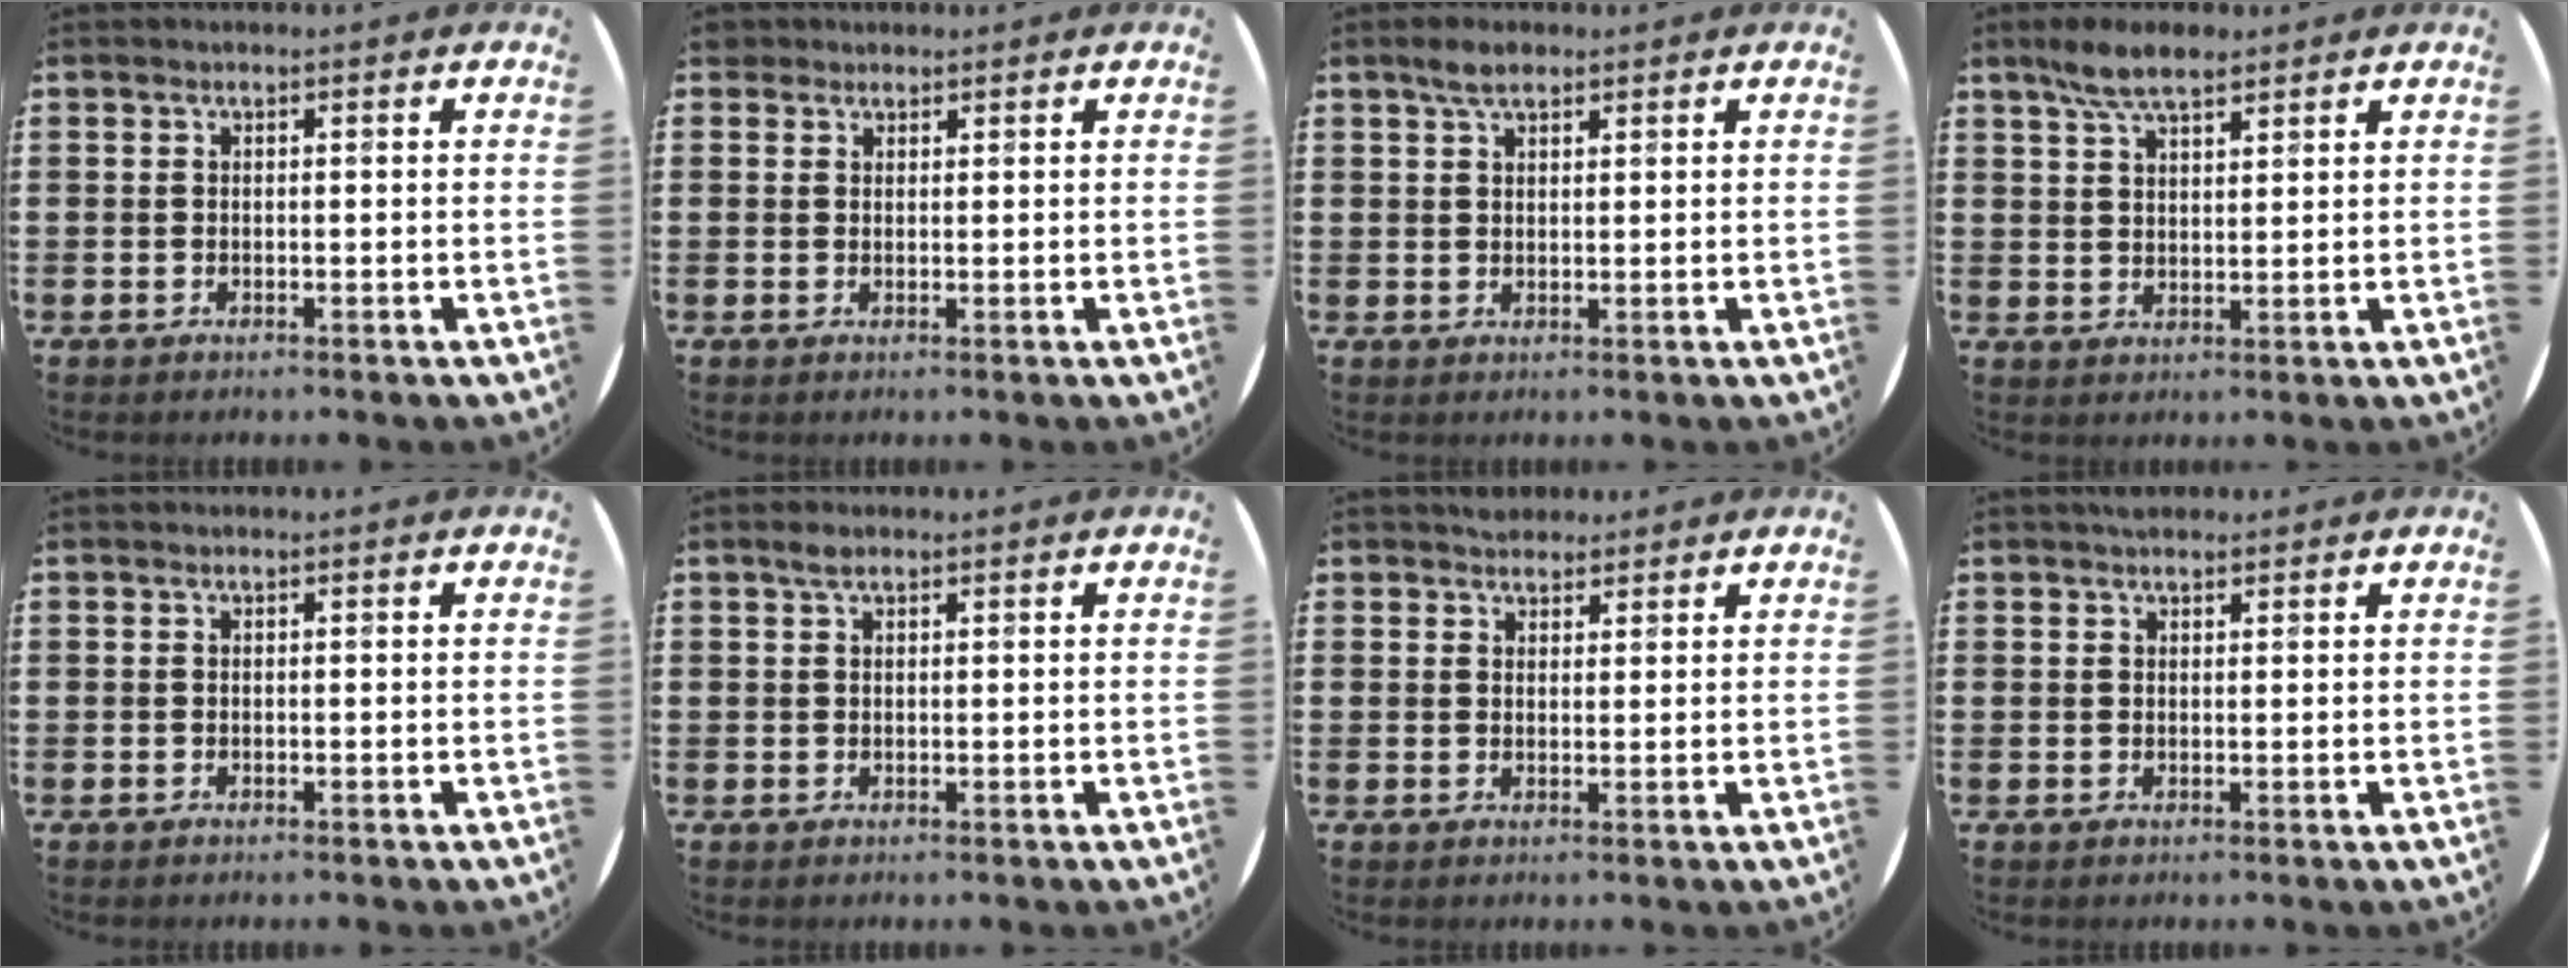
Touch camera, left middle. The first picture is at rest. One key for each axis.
{"total": 1.5, "fx": 1.3, "fy": 0.7, "fz": 0.1, "tx": 0.004, "ty": 0.001, "tz": 0.024}
{"total": 2.9, "fx": 2.2, "fy": 1.2, "fz": 1.5, "tx": -0.023, "ty": 0.003, "tz": 0.038}
{"total": 5.7, "fx": 4.5, "fy": 1.8, "fz": 3.1, "tx": -0.070, "ty": 0.000, "tz": 0.082}
{"total": 0.0}
{"total": 1.2, "fx": 0.8, "fy": 0.6, "fz": 0.7, "tx": -0.007, "ty": 0.002, "tz": 0.013}
{"total": 2.3, "fx": 2.1, "fy": 0.9, "fz": -0.1, "tx": 0.006, "ty": 0.001, "tz": 0.040}
{"total": 1.2, "fx": 1.1, "fy": 0.3, "fz": 0.1, "tx": 0.004, "ty": -0.002, "tz": 0.020}